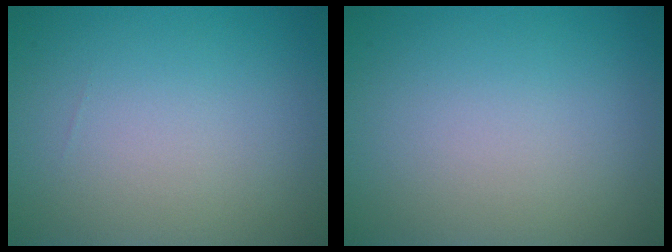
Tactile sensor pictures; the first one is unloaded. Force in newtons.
{"total": 0.0}